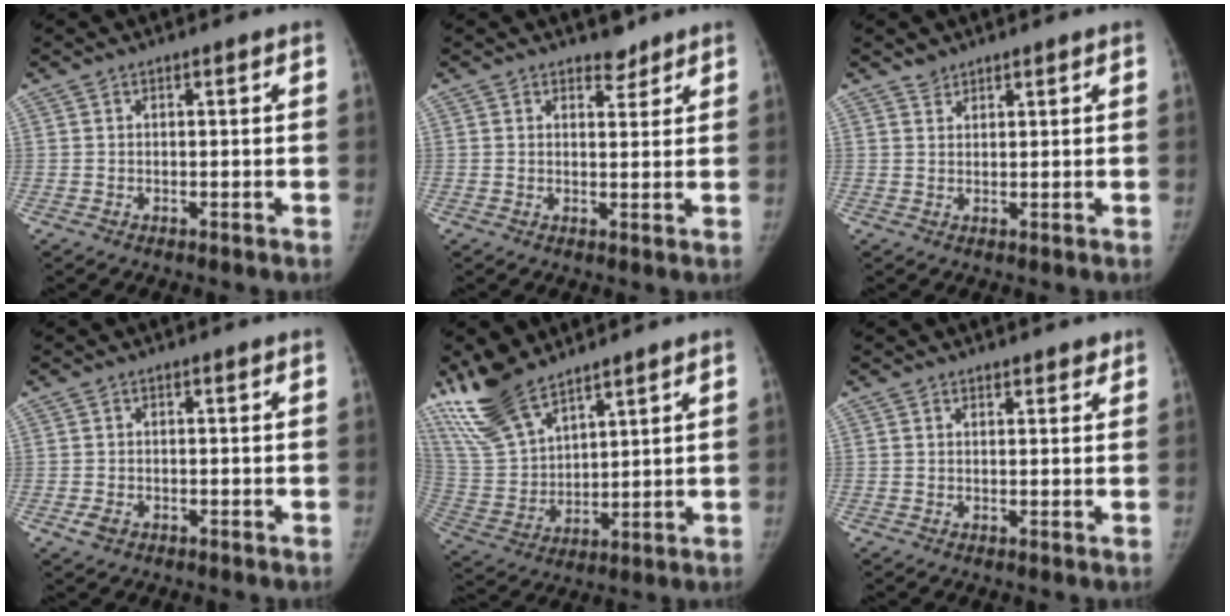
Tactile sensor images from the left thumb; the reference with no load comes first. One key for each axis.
{"total": 2.7, "fx": 2.3, "fy": 1.4, "fz": 0.5, "tx": 0.010, "ty": -0.016, "tz": 0.030}
{"total": 1.8, "fx": 1.6, "fy": 0.9, "fz": 0.1, "tx": 0.009, "ty": -0.008, "tz": 0.026}
{"total": 1.8, "fx": -0.7, "fy": 1.3, "fz": 1.0, "tx": -0.019, "ty": -0.001, "tz": -0.011}
{"total": 15.3, "fx": 12.1, "fy": 5.9, "fz": 7.3, "tx": -0.130, "ty": -0.048, "tz": 0.254}
{"total": 1.9, "fx": 1.6, "fy": 1.0, "fz": 0.4, "tx": 0.011, "ty": -0.008, "tz": 0.017}